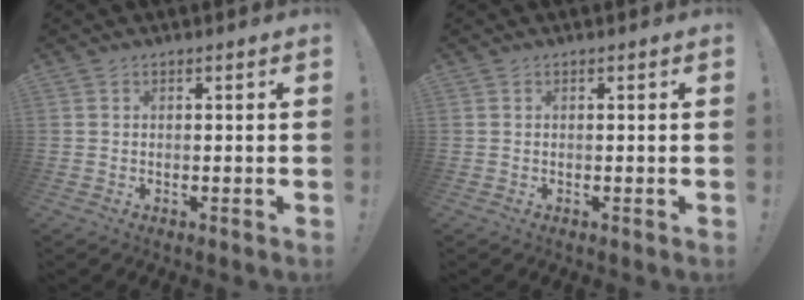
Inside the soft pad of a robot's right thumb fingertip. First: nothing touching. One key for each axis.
{"total": 0.0}